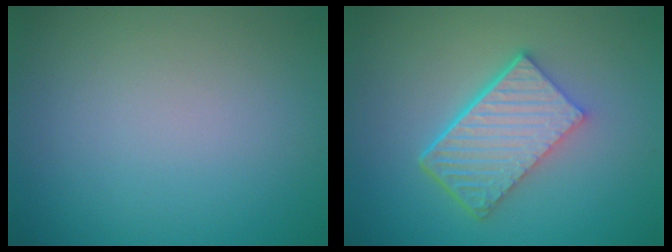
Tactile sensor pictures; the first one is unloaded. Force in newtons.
{"total": 6.6, "press": 4.4, "slide": 4.9}